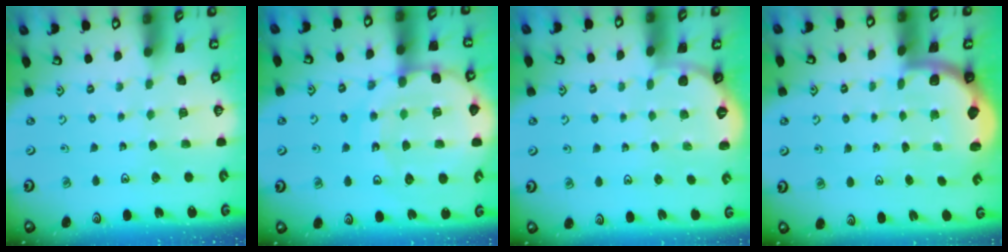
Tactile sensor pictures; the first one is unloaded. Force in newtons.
{"total": 19.1, "press": 18.7, "slide": 3.7}
{"total": 0.0}
{"total": 2.0, "press": 1.9, "slide": 0.5}